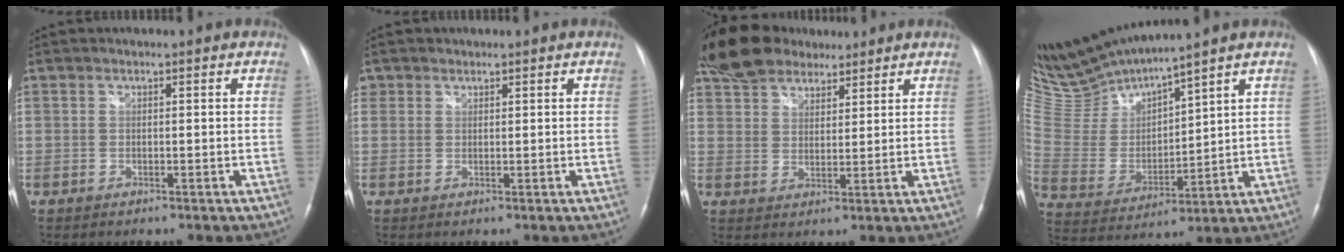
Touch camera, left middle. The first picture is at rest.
{"total": 1.8, "force": [1.0, 1.5, 0.1], "torque": [0.005, 0.002, 0.015]}
{"total": 11.7, "force": [9.5, 5.4, 4.1], "torque": [-0.084, 0.033, 0.171]}
{"total": 11.9, "force": [11.6, -0.9, 2.6], "torque": [-0.079, -0.005, 0.251]}